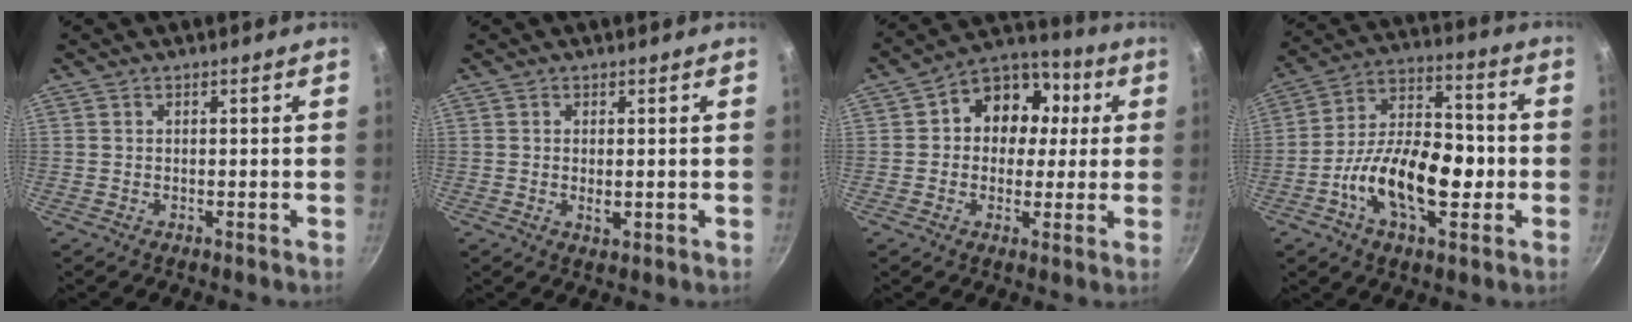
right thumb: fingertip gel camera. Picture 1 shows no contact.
{"total": 2.1, "force": [-0.1, 0.9, 1.9], "torque": [-0.034, -0.005, 0.000]}
{"total": 13.3, "force": [2.1, 10.9, 7.3], "torque": [-0.065, 0.022, 0.011]}
{"total": 17.7, "force": [-4.2, 9.4, 14.4], "torque": [-0.214, 0.043, -0.081]}